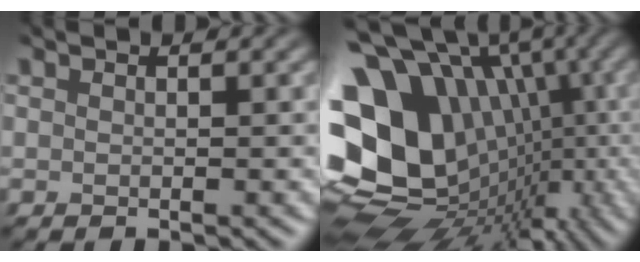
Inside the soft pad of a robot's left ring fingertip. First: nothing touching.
{"total": 17.5, "force": [-0.9, 14.0, 10.5], "torque": [-0.196, -0.012, 0.011]}